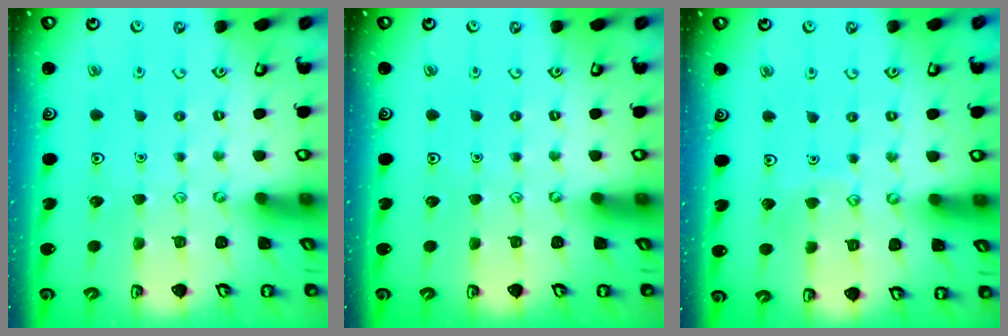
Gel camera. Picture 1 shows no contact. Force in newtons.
{"total": 0.0}
{"total": 4.3, "press": 4.3, "slide": 0.5}